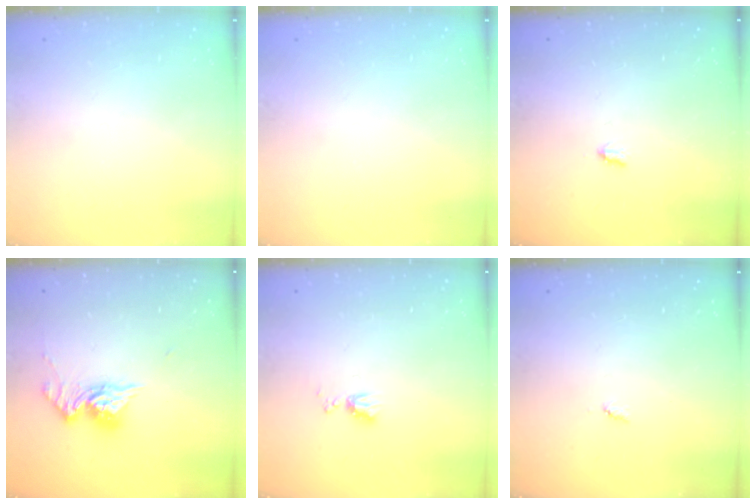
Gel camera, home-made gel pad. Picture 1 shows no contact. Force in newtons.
{"total": 0.0}
{"total": 1.9, "press": 1.9, "slide": 0.3}
{"total": 10.3, "press": 10.3, "slide": 1.0}
{"total": 5.7, "press": 5.7, "slide": 0.8}
{"total": 3.9, "press": 3.8, "slide": 0.5}